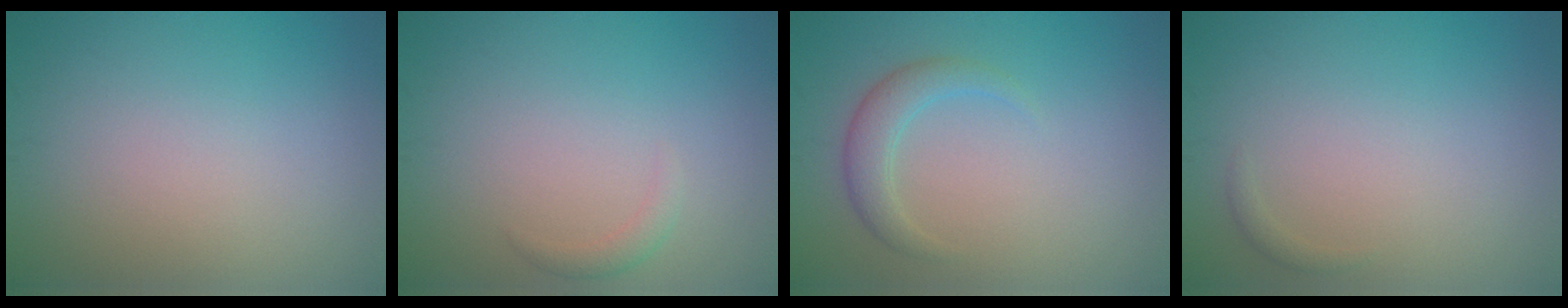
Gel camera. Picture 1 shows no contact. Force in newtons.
{"total": 1.0, "press": 1.0, "slide": 0.0}
{"total": 2.4, "press": 2.4, "slide": 0.1}
{"total": 0.6, "press": 0.6, "slide": 0.0}